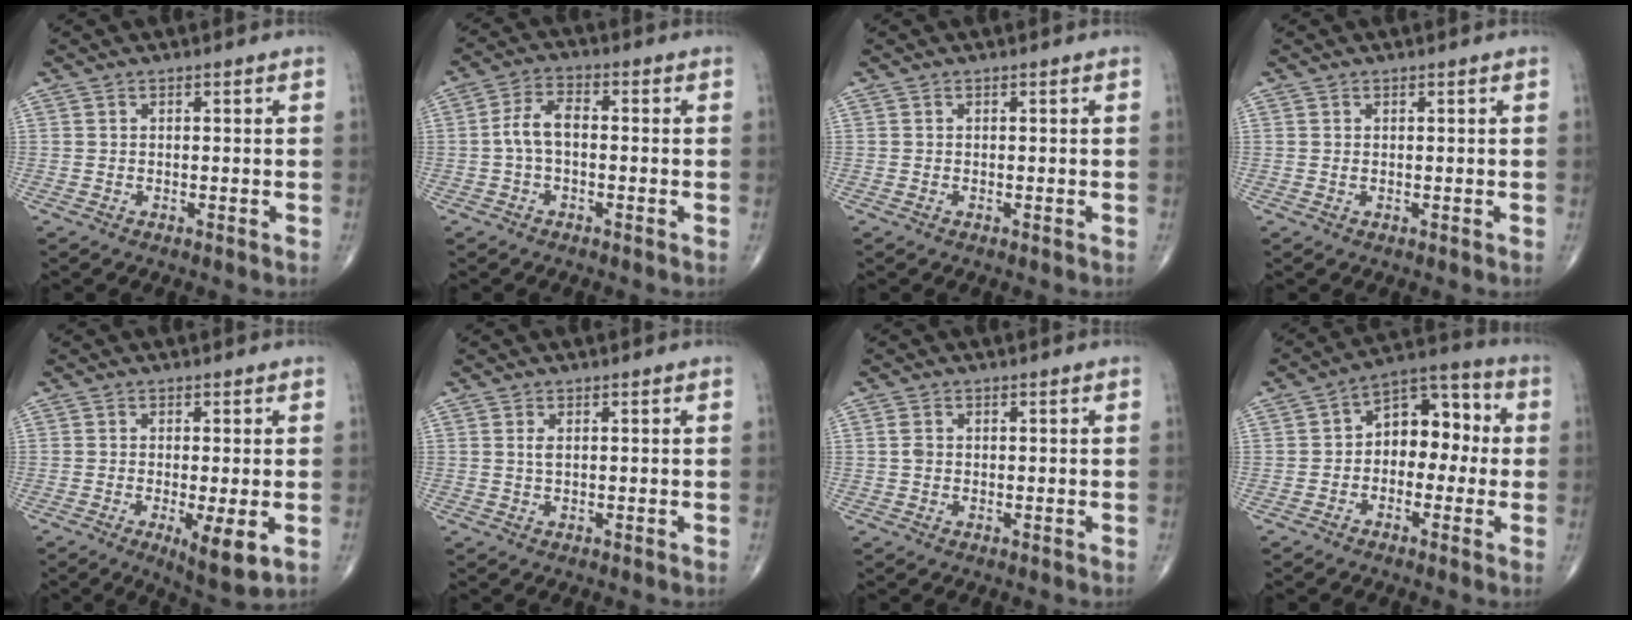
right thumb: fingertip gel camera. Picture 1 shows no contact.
{"total": 5.4, "force": [-0.6, 2.9, 4.5], "torque": [-0.087, 0.021, -0.018]}
{"total": 0.0}
{"total": 0.0}
{"total": 6.7, "force": [-1.7, 1.5, 6.3], "torque": [-0.104, -0.021, -0.025]}
{"total": 1.0, "force": [0.3, 0.4, 0.9], "torque": [-0.018, -0.001, 0.007]}
{"total": 1.3, "force": [0.1, 1.0, 0.8], "torque": [-0.012, 0.001, 0.002]}
{"total": 10.7, "force": [-0.1, 7.3, 7.8], "torque": [-0.070, 0.044, -0.019]}